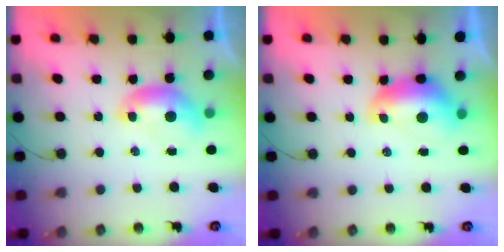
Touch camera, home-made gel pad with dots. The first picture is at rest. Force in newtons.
{"total": 2.0, "press": 1.9, "slide": 0.7}